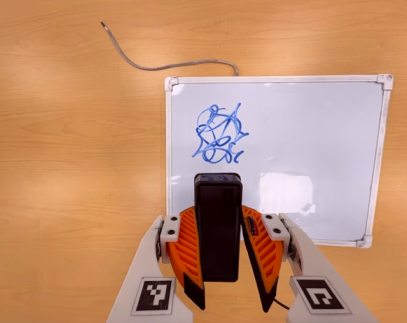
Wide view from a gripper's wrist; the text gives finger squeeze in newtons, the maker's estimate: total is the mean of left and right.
{"total": 7.4, "left": 6.4, "right": 8.5}